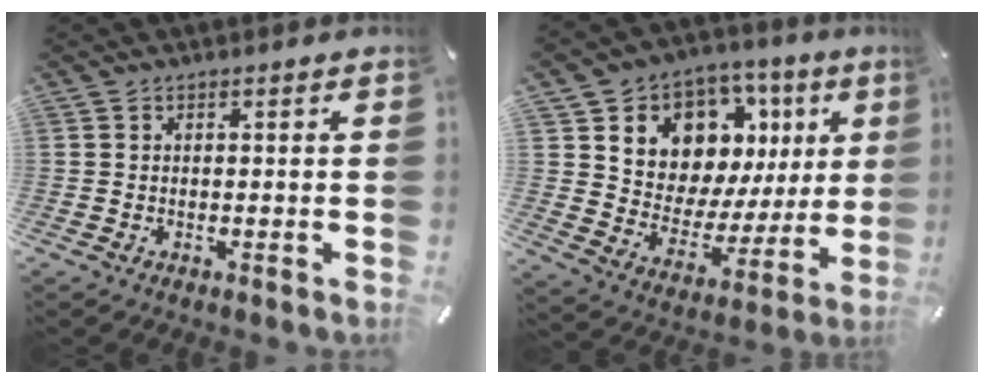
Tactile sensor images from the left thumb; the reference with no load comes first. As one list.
[{"total": 10.2, "force": [5.6, 8.1, 2.9], "torque": [-0.049, -0.068, 0.103]}]